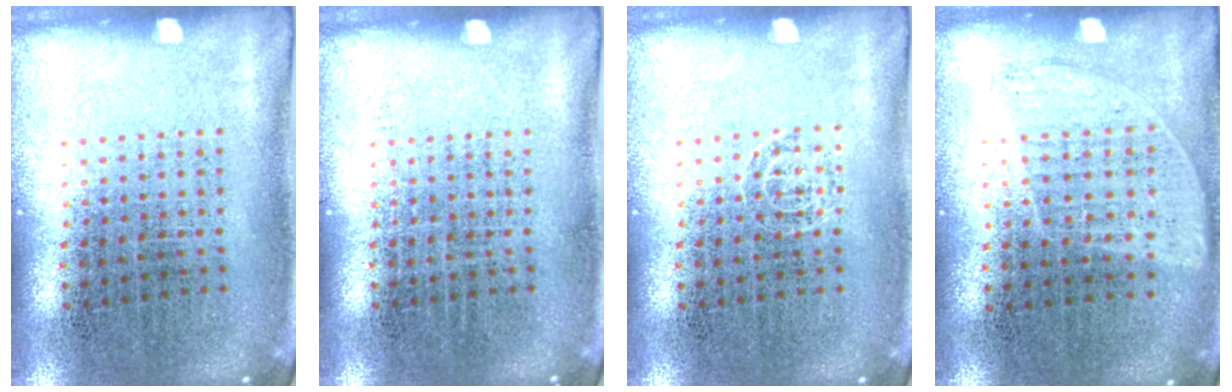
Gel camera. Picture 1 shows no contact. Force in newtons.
{"total": 0.0}
{"total": 0.8, "press": 0.8, "slide": 0.1}
{"total": 0.9, "press": 0.7, "slide": 0.4}